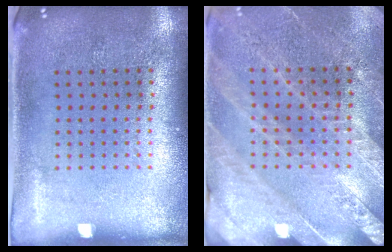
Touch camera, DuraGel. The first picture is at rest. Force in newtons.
{"total": 2.7, "press": 2.7, "slide": 0.5}